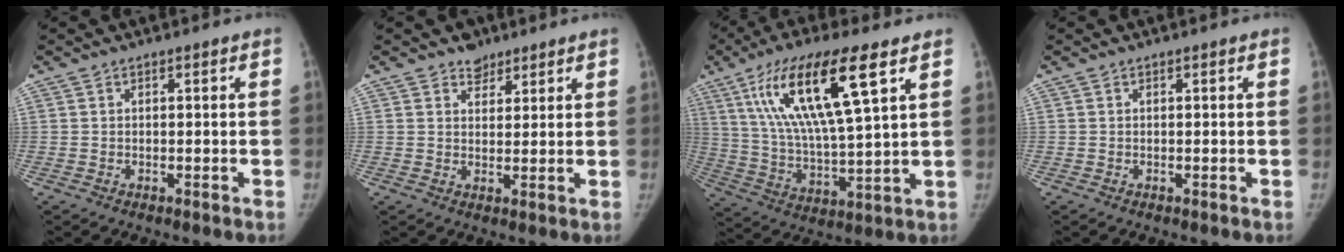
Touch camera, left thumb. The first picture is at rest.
{"total": 3.8, "force": [2.8, 2.5, 0.7], "torque": [0.013, -0.017, 0.041]}
{"total": 19.9, "force": [9.0, 4.5, 17.2], "torque": [-0.325, -0.025, 0.163]}
{"total": 0.0}